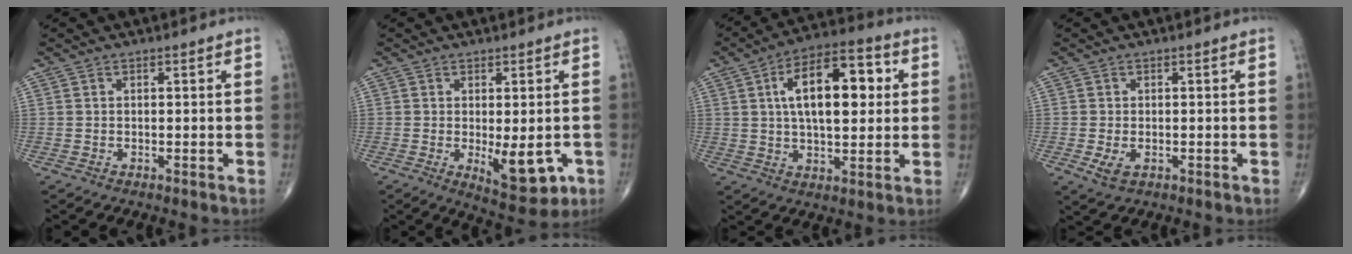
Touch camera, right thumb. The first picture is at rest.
{"total": 8.7, "force": [-2.0, 3.6, 7.7], "torque": [-0.084, -0.016, -0.018]}
{"total": 16.3, "force": [3.4, 7.8, 13.9], "torque": [-0.203, 0.014, 0.051]}
{"total": 2.8, "force": [-0.8, 1.6, 2.1], "torque": [-0.043, -0.004, -0.012]}